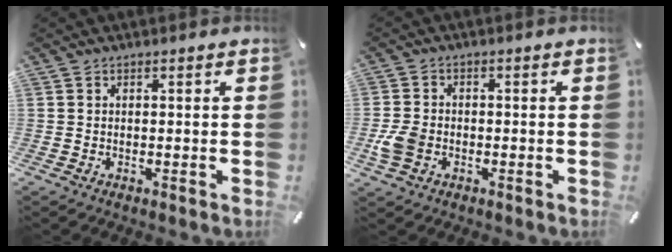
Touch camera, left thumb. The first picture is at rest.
{"total": 5.7, "force": [-1.6, 4.3, 3.3], "torque": [-0.074, 0.007, -0.028]}